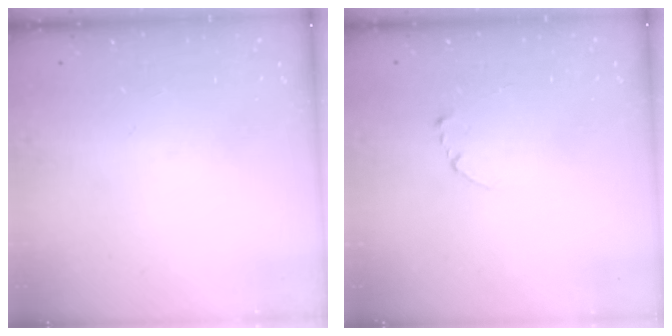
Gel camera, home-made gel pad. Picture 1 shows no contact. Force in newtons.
{"total": 2.7, "press": 2.7, "slide": 0.3}